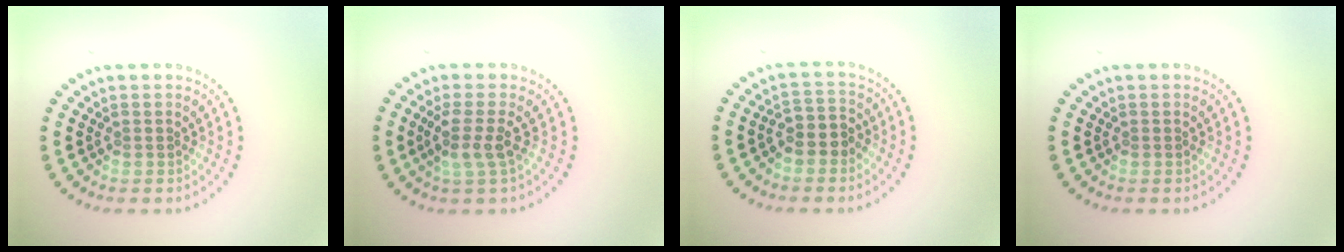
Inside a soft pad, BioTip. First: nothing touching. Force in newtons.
{"total": 2.6, "press": 2.0, "slide": 1.6}
{"total": 2.6, "press": 2.3, "slide": 1.1}
{"total": 0.0}